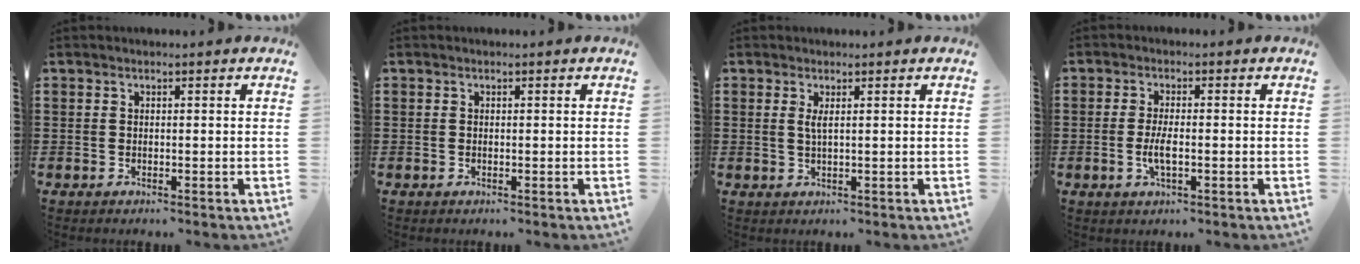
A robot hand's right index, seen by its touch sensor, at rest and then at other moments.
{"total": 0.0}
{"total": 1.4, "force": [0.4, 0.1, 1.3], "torque": [-0.028, 0.000, 0.008]}
{"total": 3.1, "force": [-0.7, 0.8, 2.9], "torque": [-0.065, -0.005, -0.018]}